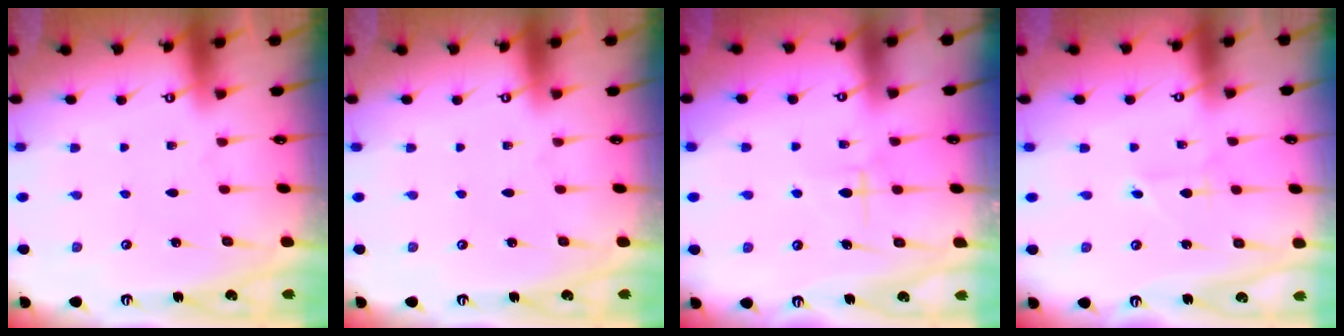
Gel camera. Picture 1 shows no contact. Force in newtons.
{"total": 0.0}
{"total": 6.1, "press": 6.1, "slide": 0.2}
{"total": 2.0, "press": 2.0, "slide": 0.1}